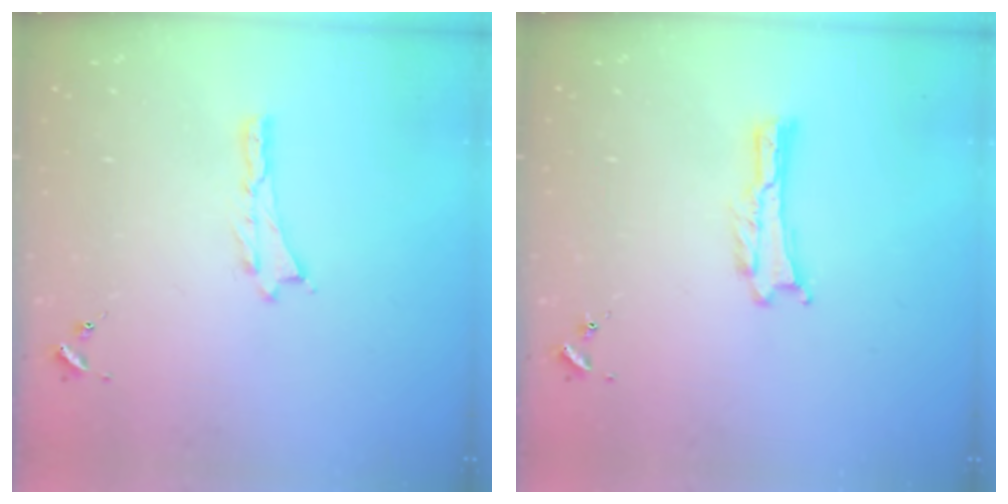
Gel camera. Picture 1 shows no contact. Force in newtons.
{"total": 0.0}